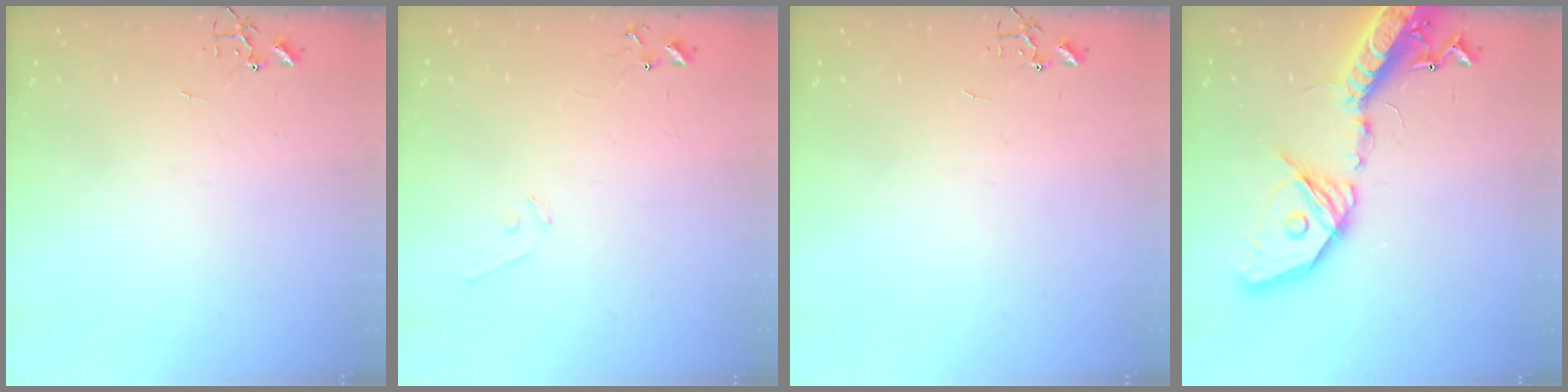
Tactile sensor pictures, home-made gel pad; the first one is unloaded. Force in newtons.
{"total": 5.3, "press": 5.3, "slide": 0.4}
{"total": 0.0}
{"total": 25.2, "press": 24.7, "slide": 4.9}